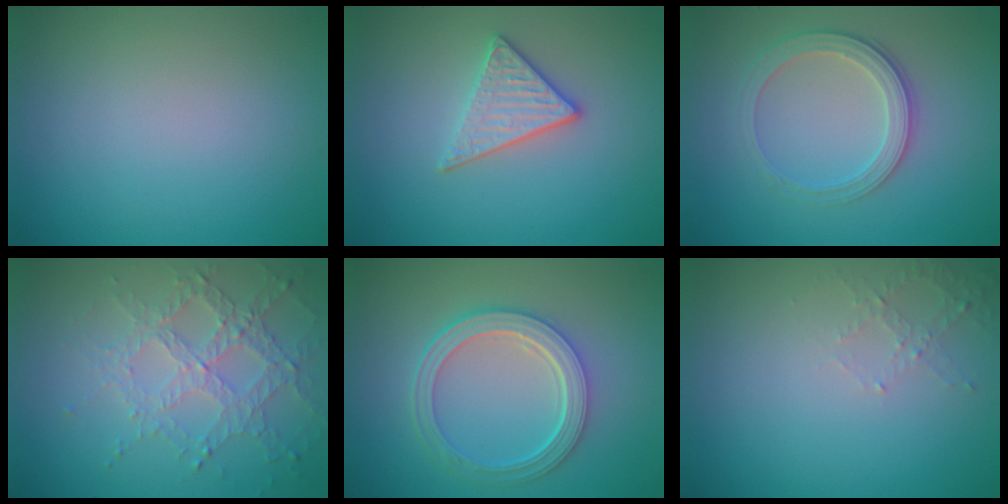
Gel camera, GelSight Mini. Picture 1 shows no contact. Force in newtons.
{"total": 2.9, "press": 2.7, "slide": 1.1}
{"total": 2.8, "press": 2.7, "slide": 0.8}
{"total": 4.6, "press": 3.2, "slide": 3.4}
{"total": 5.0, "press": 3.9, "slide": 3.1}
{"total": 1.3, "press": 1.3, "slide": 0.4}